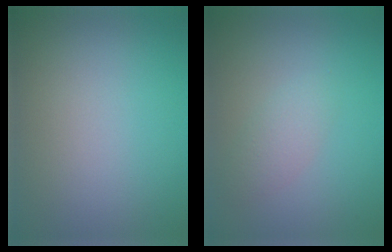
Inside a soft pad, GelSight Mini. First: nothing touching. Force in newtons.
{"total": 1.7, "press": 1.7, "slide": 0.0}